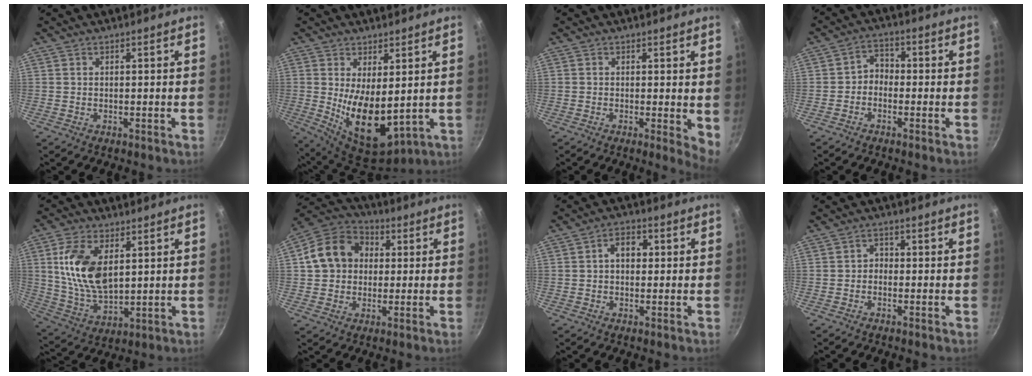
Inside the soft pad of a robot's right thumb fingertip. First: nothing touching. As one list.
[{"total": 12.3, "force": [1.1, 6.0, 10.7], "torque": [-0.161, -0.040, 0.040]}, {"total": 3.9, "force": [0.2, 1.3, 3.7], "torque": [-0.043, -0.010, 0.000]}, {"total": 3.4, "force": [-1.3, 2.7, 1.6], "torque": [-0.009, 0.024, -0.034]}, {"total": 13.9, "force": [3.6, 7.8, 11.0], "torque": [-0.200, -0.019, 0.078]}, {"total": 13.0, "force": [1.9, 10.8, 6.9], "torque": [-0.087, 0.026, 0.014]}, {"total": 4.8, "force": [0.6, 3.5, 3.2], "torque": [-0.028, 0.012, 0.001]}, {"total": 1.8, "force": [-0.8, 1.5, 0.8], "torque": [-0.004, 0.013, -0.018]}]